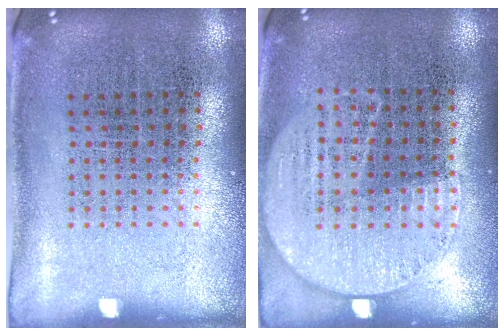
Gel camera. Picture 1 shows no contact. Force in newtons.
{"total": 1.0, "press": 0.9, "slide": 0.5}